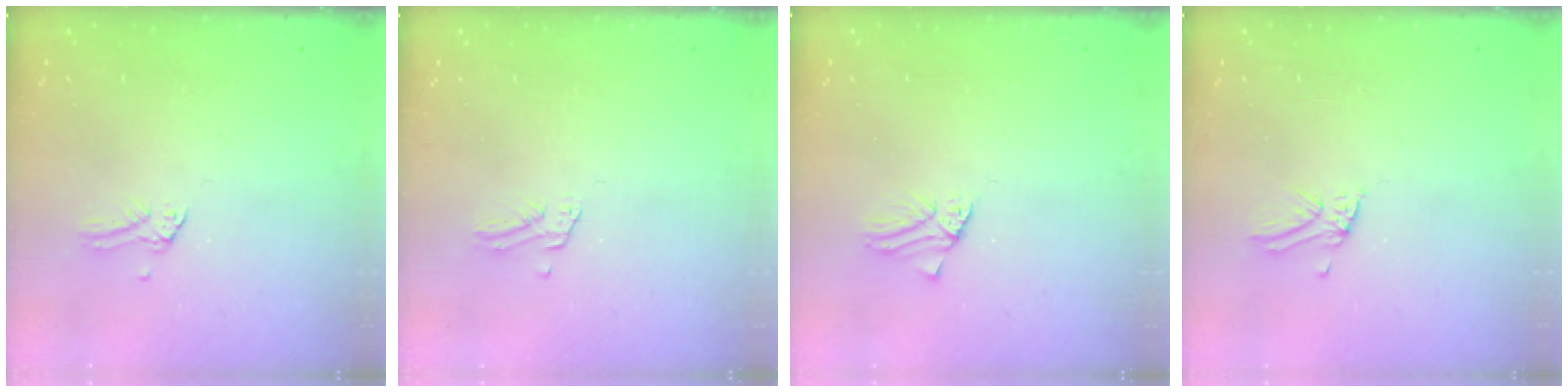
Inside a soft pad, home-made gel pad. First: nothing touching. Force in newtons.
{"total": 1.2, "press": 1.2, "slide": 0.1}
{"total": 1.2, "press": 1.2, "slide": 0.2}
{"total": 2.1, "press": 2.1, "slide": 0.1}